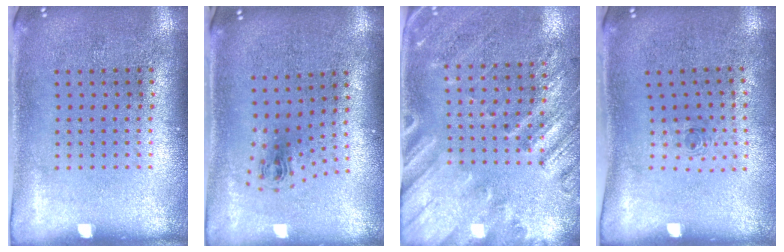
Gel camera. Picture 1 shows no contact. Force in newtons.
{"total": 0.9, "press": 0.4, "slide": 0.8}
{"total": 2.5, "press": 2.0, "slide": 1.6}
{"total": 0.7, "press": 0.3, "slide": 0.6}